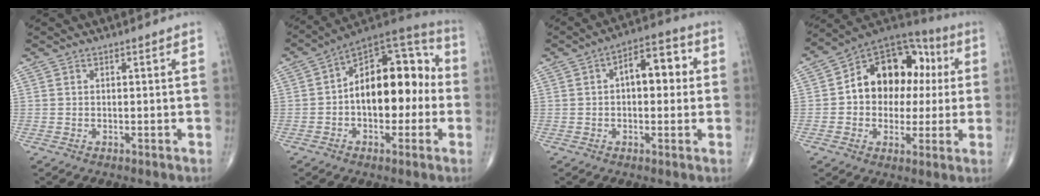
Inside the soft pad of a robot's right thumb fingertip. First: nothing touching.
{"total": 17.9, "force": [-0.7, 10.3, 14.6], "torque": [-0.180, 0.051, -0.021]}
{"total": 9.2, "force": [1.1, 4.9, 7.7], "torque": [-0.082, 0.028, 0.008]}
{"total": 18.0, "force": [1.9, 13.2, 12.0], "torque": [-0.118, 0.036, 0.022]}